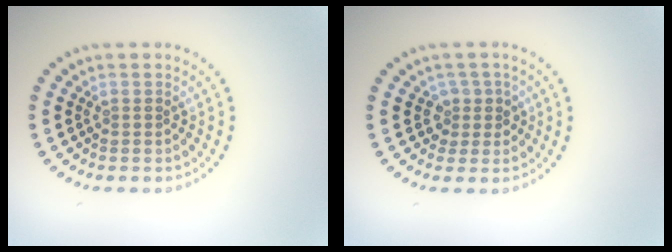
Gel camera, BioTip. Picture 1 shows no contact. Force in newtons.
{"total": 1.9, "press": 1.5, "slide": 1.2}